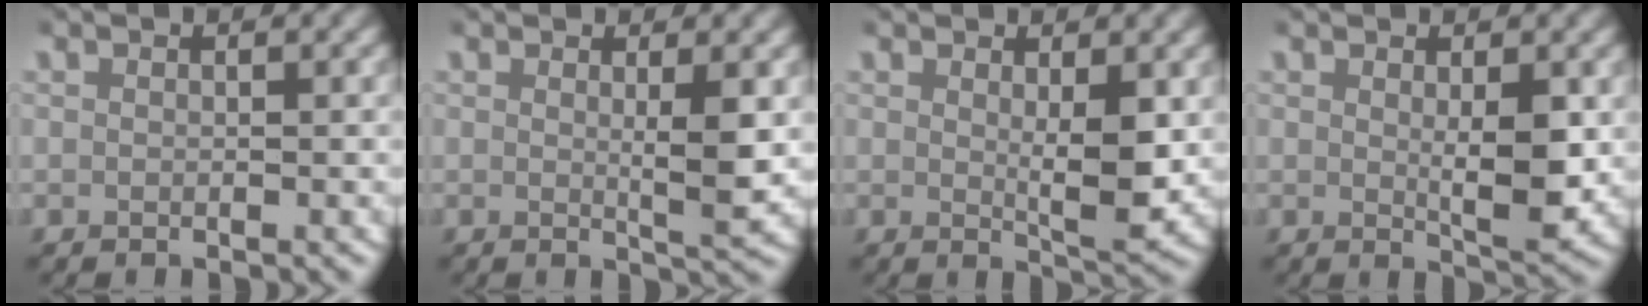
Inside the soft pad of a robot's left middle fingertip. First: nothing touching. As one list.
[{"total": 2.6, "force": [0.7, 0.1, 2.5], "torque": [-0.037, -0.012, 0.013]}, {"total": 3.3, "force": [0.9, 0.8, 3.1], "torque": [-0.048, -0.017, 0.018]}, {"total": 3.5, "force": [0.6, 1.0, 3.3], "torque": [-0.052, -0.016, 0.013]}]